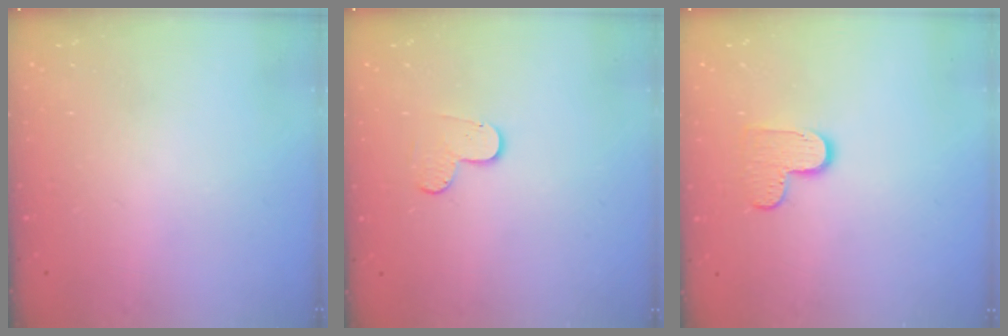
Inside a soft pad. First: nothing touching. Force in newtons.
{"total": 4.0, "press": 4.0, "slide": 0.2}
{"total": 7.0, "press": 7.0, "slide": 0.3}